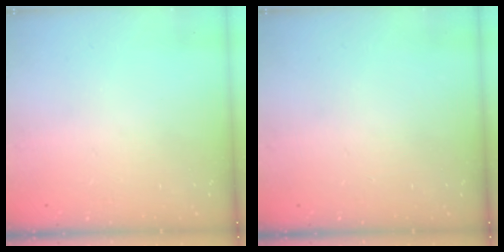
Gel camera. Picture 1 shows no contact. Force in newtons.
{"total": 0.0}